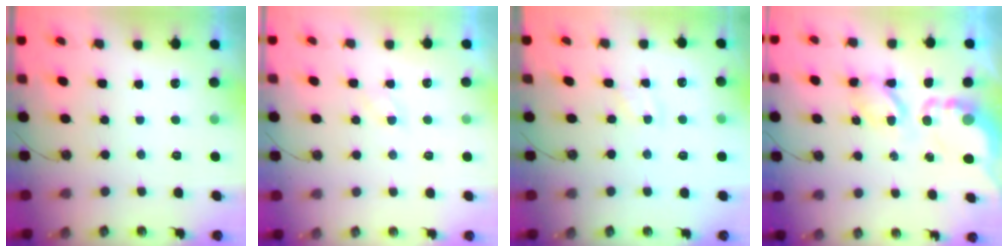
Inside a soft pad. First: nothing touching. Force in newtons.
{"total": 2.4, "press": 2.4, "slide": 0.3}
{"total": 3.5, "press": 3.4, "slide": 0.5}
{"total": 8.3, "press": 8.2, "slide": 0.7}